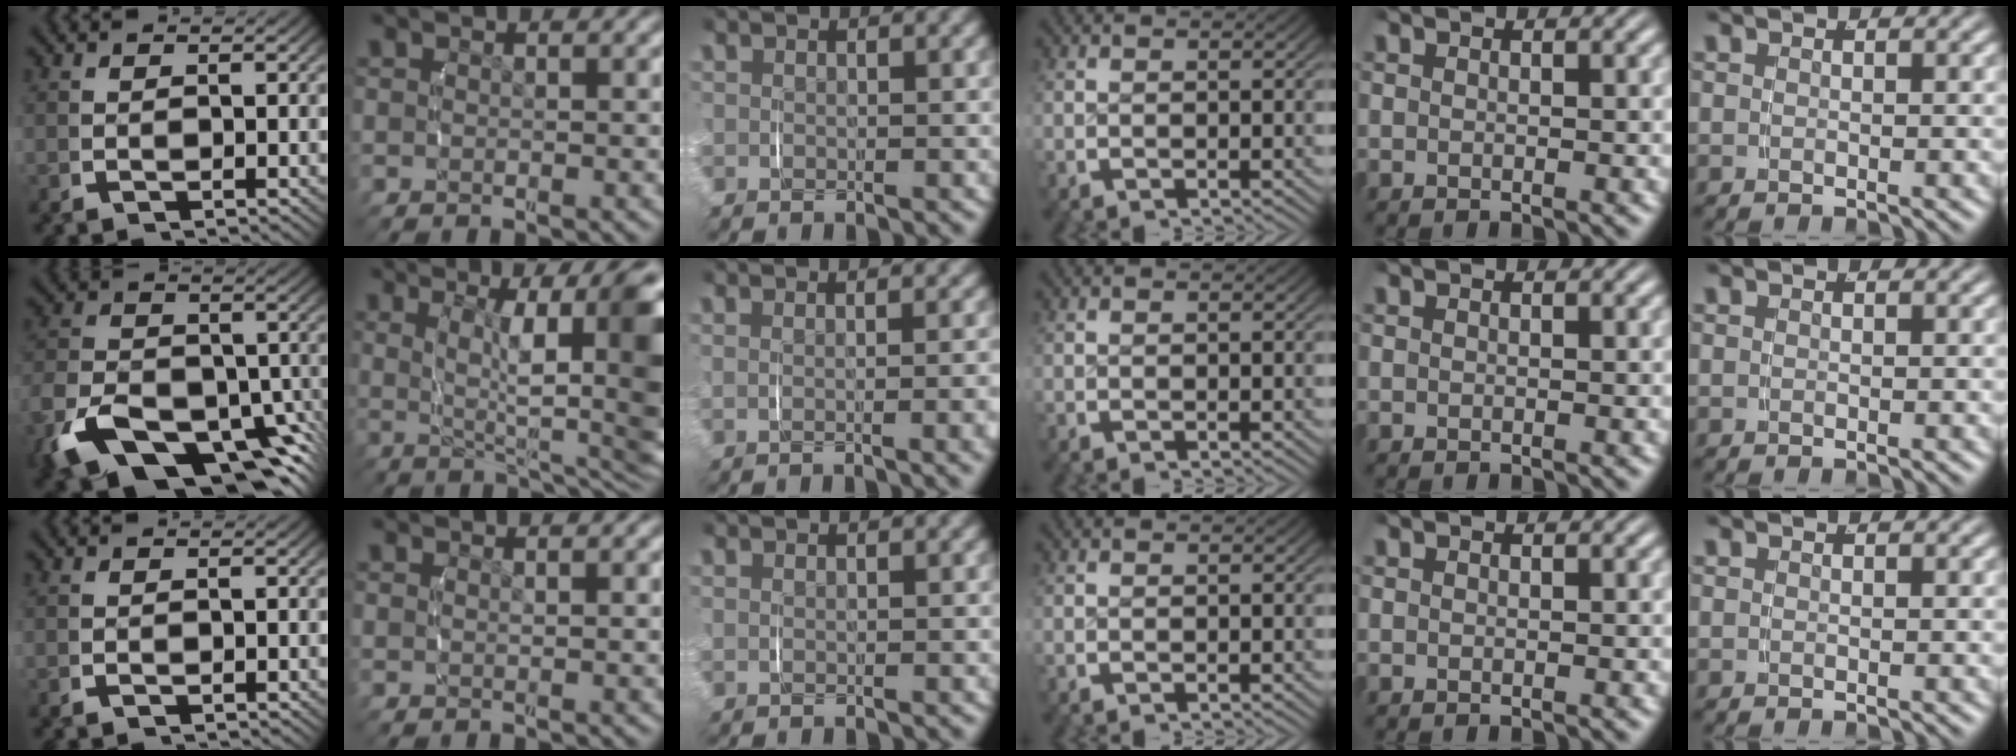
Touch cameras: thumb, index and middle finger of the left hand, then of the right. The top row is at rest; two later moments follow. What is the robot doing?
{"motion": "lift_and_place", "object": "ethernet cable"}